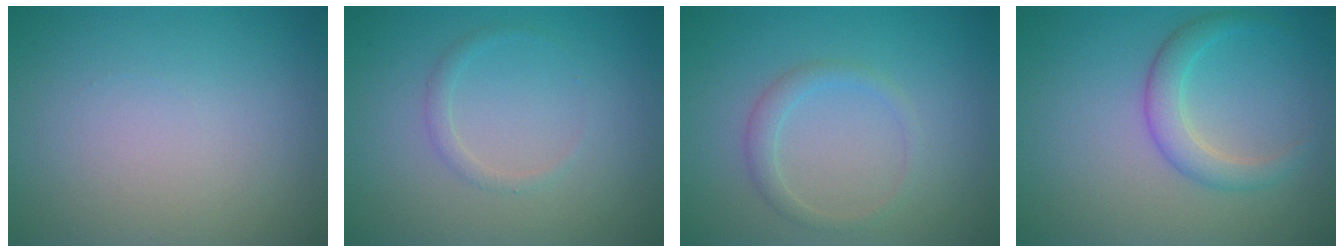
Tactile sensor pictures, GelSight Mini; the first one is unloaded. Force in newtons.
{"total": 1.0, "press": 1.0, "slide": 0.0}
{"total": 1.6, "press": 1.6, "slide": 0.0}
{"total": 2.6, "press": 2.6, "slide": 0.1}